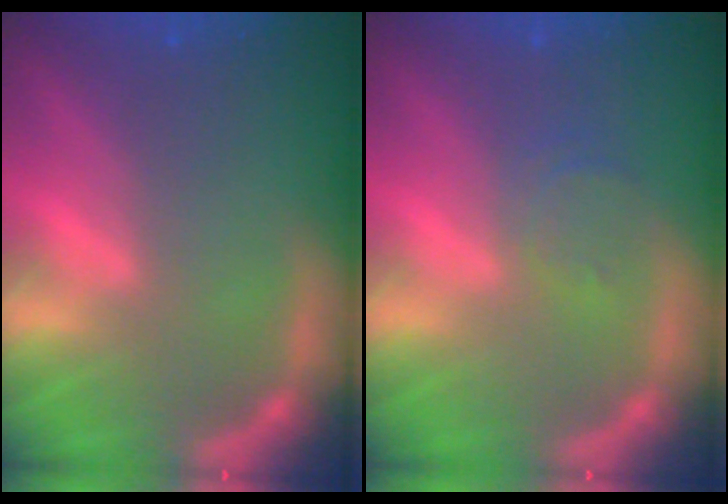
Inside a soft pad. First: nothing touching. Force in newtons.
{"total": 1.9}